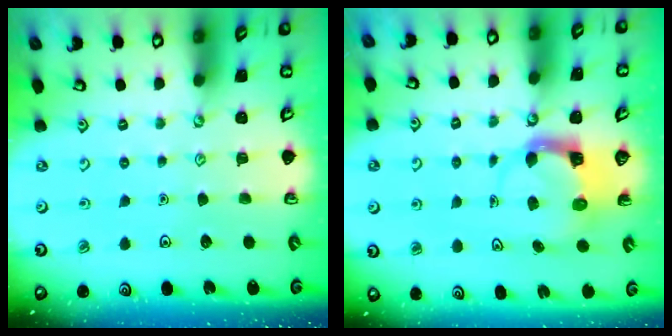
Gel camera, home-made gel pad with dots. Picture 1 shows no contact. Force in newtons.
{"total": 3.7, "press": 3.7, "slide": 0.5}